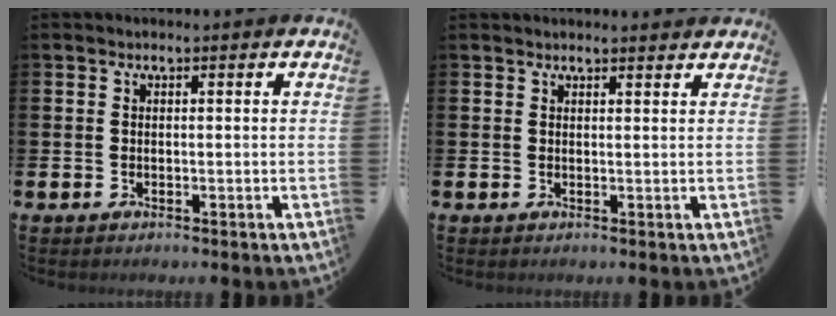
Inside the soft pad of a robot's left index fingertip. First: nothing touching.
{"total": 1.3, "force": [1.3, 0.0, 0.1], "torque": [0.006, -0.007, 0.022]}